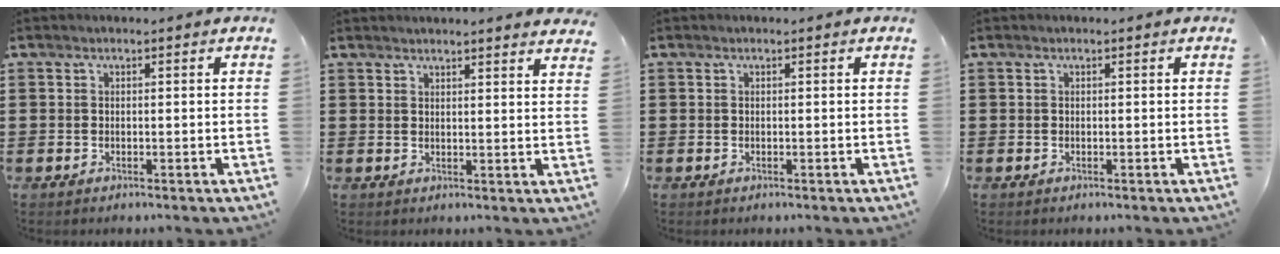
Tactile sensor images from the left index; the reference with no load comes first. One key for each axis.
{"total": 2.4, "fx": 2.4, "fy": -0.4, "fz": 0.3, "tx": -0.011, "ty": -0.006, "tz": 0.046}
{"total": 0.0}
{"total": 0.0}